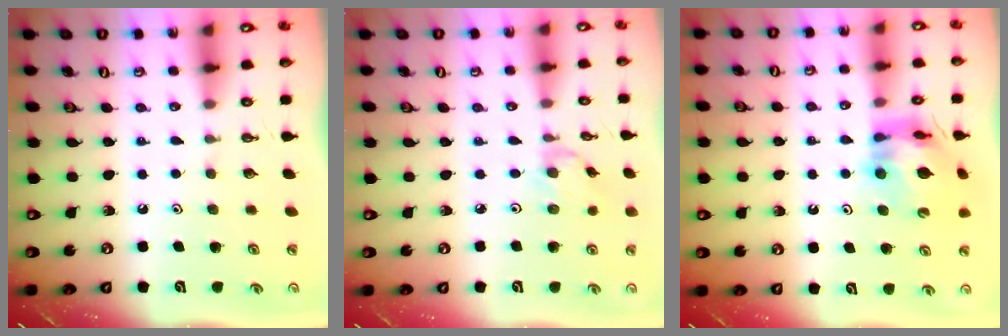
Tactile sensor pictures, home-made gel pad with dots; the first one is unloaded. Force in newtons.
{"total": 0.6, "press": 0.5, "slide": 0.3}
{"total": 13.1, "press": 13.1, "slide": 1.4}